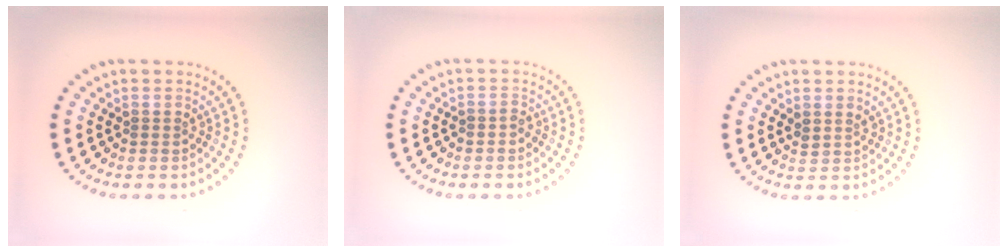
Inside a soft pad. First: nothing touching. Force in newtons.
{"total": 0.6, "press": 0.4, "slide": 0.4}
{"total": 1.1, "press": 0.9, "slide": 0.5}